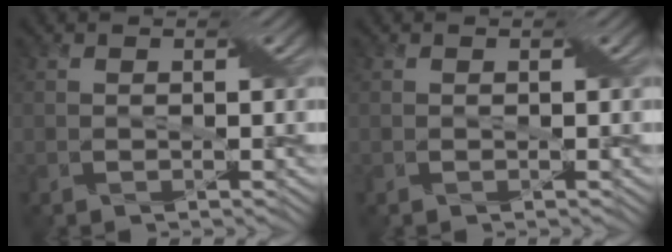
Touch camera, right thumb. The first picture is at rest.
{"total": 0.0}